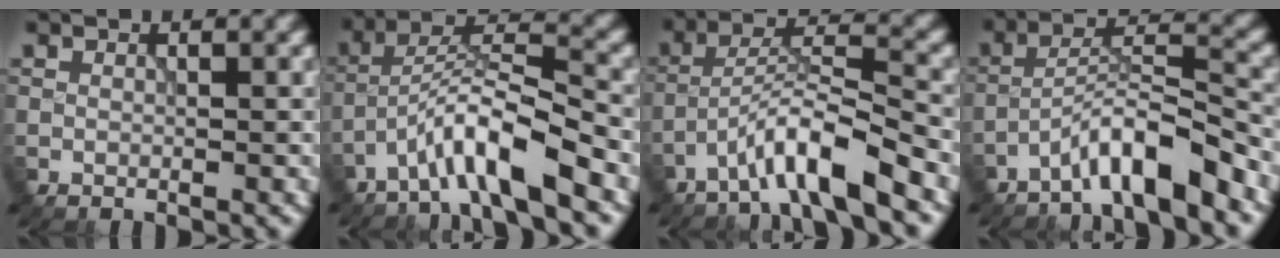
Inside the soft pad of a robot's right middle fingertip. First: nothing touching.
{"total": 6.5, "force": [-4.3, 0.9, 4.8], "torque": [-0.084, 0.015, -0.083]}
{"total": 6.0, "force": [-4.1, 0.6, 4.3], "torque": [-0.072, 0.015, -0.078]}
{"total": 6.1, "force": [-4.5, 0.8, 4.1], "torque": [-0.066, 0.016, -0.082]}